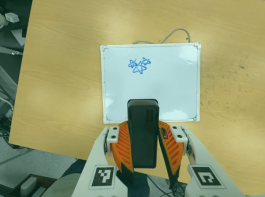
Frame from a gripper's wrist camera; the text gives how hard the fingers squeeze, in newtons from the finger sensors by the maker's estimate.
{"total": 9.2, "left": 7.4, "right": 11.0}